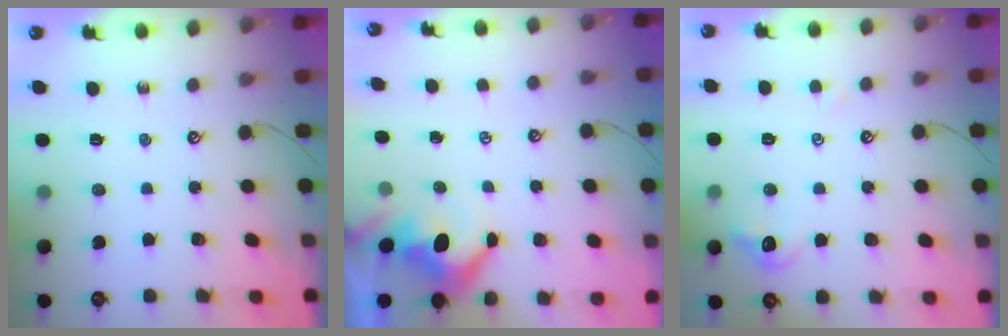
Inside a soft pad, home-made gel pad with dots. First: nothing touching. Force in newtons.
{"total": 2.0, "press": 1.8, "slide": 0.9}
{"total": 0.8, "press": 0.2, "slide": 0.7}